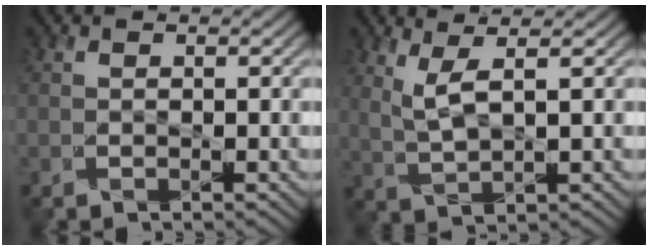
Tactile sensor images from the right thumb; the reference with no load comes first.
{"total": 3.7, "force": [1.8, 0.7, 3.2], "torque": [-0.082, 0.001, 0.045]}